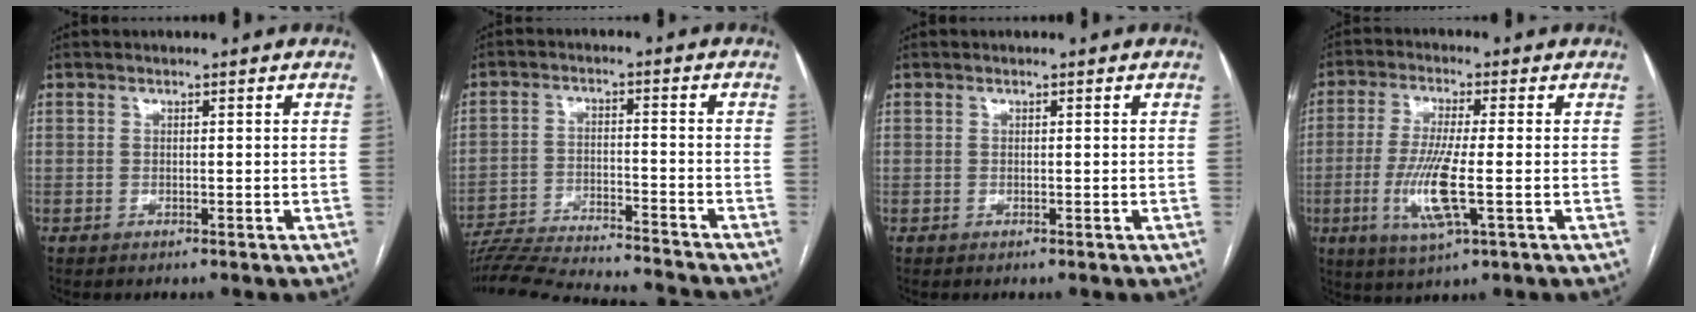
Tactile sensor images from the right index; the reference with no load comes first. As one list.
[{"total": 19.8, "force": [-18.7, 0.7, 6.5], "torque": [-0.129, -0.029, -0.280]}, {"total": 0.0}, {"total": 9.2, "force": [-2.0, 0.7, 8.9], "torque": [-0.192, -0.018, -0.038]}]